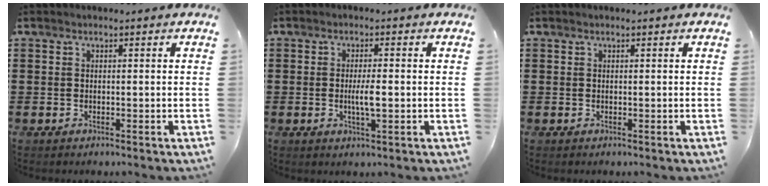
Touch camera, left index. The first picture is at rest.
{"total": 3.5, "force": [-0.4, 0.7, 3.4], "torque": [-0.067, -0.005, -0.010]}
{"total": 0.0}